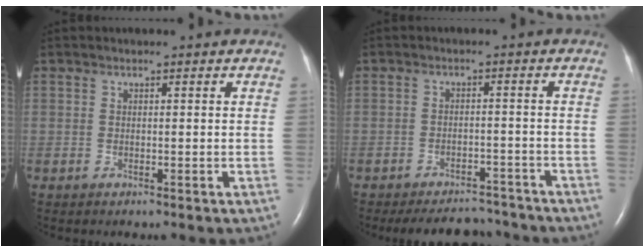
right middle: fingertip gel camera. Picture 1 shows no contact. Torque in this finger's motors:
{"motor_torque": [0.32, -0.34, 0.05, 0.05]}